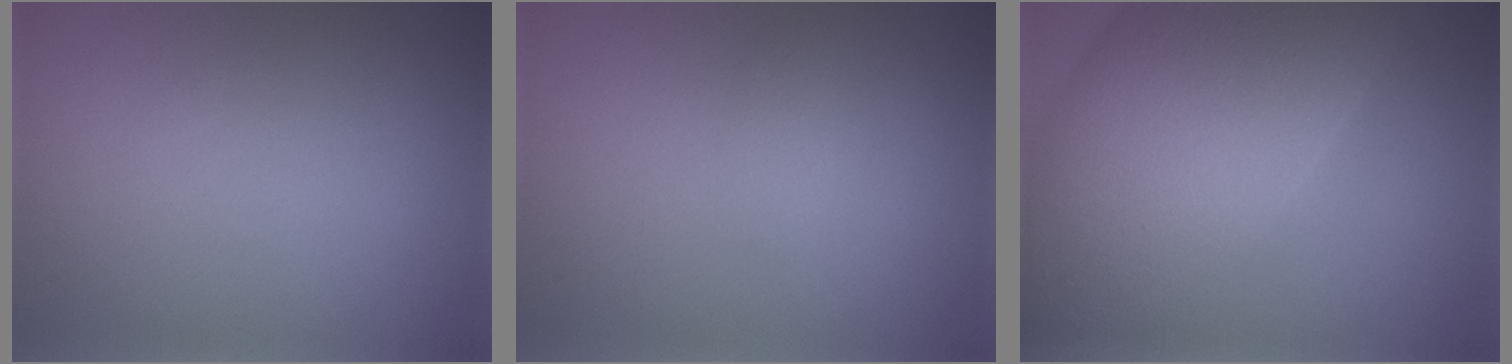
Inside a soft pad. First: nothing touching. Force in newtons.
{"total": 0.7, "press": 0.7, "slide": 0.0}
{"total": 14.4, "press": 14.4, "slide": 0.8}